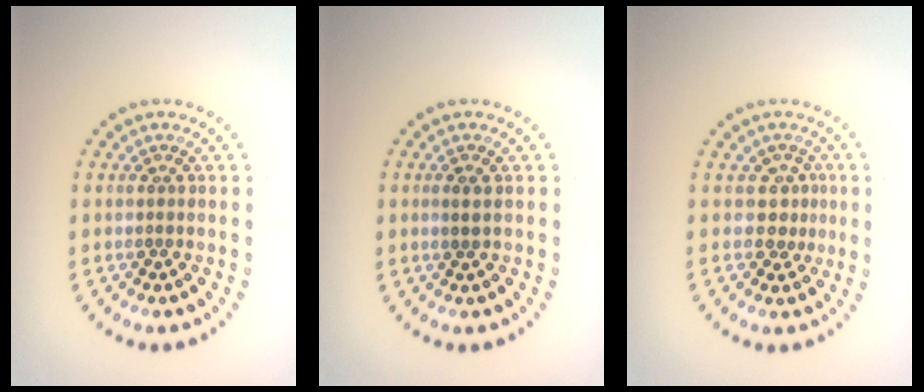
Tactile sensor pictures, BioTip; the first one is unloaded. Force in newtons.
{"total": 0.8, "press": 0.8, "slide": 0.1}
{"total": 2.0, "press": 1.5, "slide": 1.3}